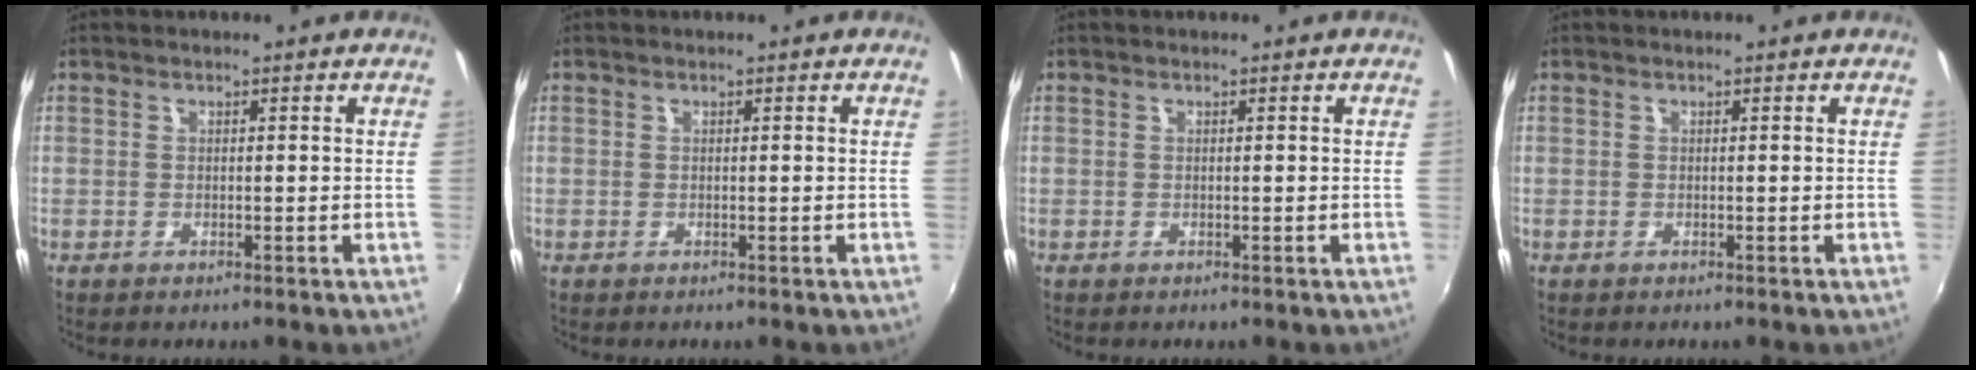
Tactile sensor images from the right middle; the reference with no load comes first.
{"total": 0.0}
{"total": 0.0}
{"total": 0.0}